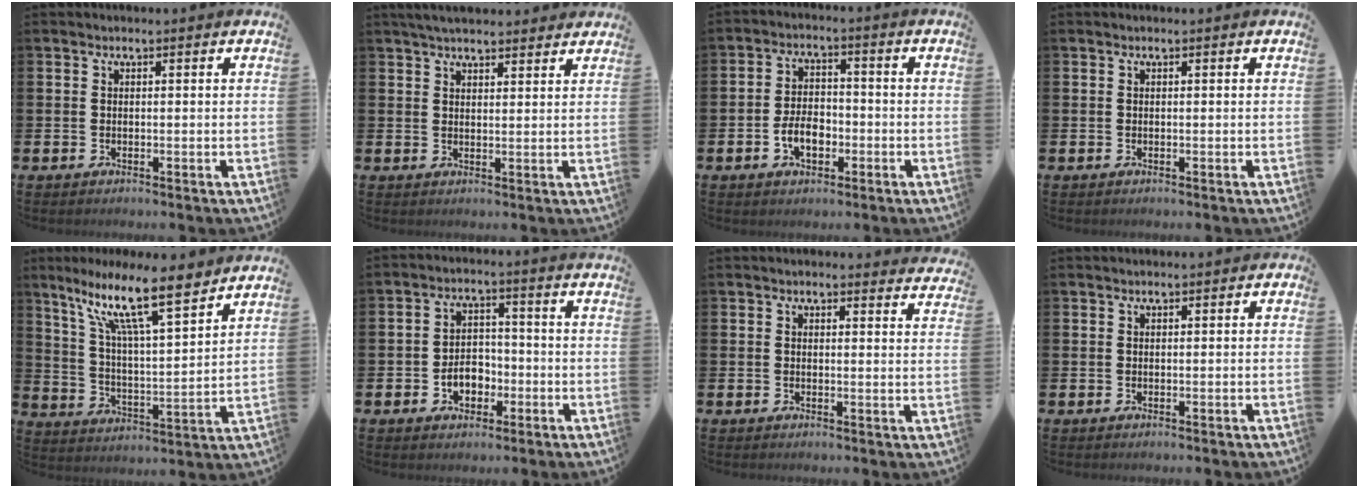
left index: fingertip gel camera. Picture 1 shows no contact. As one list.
[{"total": 3.7, "force": [3.5, 0.8, 1.0], "torque": [-0.021, -0.010, 0.065]}, {"total": 4.8, "force": [-1.8, 2.9, 3.3], "torque": [-0.051, 0.006, -0.035]}, {"total": 0.0}, {"total": 13.2, "force": [9.9, 2.7, 8.3], "torque": [-0.169, -0.049, 0.166]}, {"total": 4.3, "force": [-1.7, 3.2, 2.4], "torque": [-0.041, 0.006, -0.037]}, {"total": 1.9, "force": [1.9, 0.2, 0.0], "torque": [0.003, -0.008, 0.033]}, {"total": 0.0}]